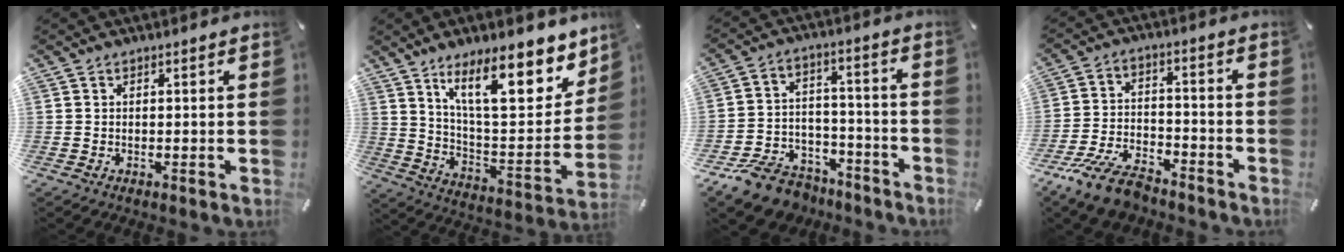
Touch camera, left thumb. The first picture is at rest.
{"total": 20.4, "force": [13.0, 7.7, 13.7], "torque": [-0.205, -0.083, 0.213]}
{"total": 12.6, "force": [-9.3, 7.4, 4.0], "torque": [-0.057, 0.077, -0.164]}
{"total": 11.7, "force": [-9.1, 4.5, 5.9], "torque": [-0.115, 0.049, -0.172]}